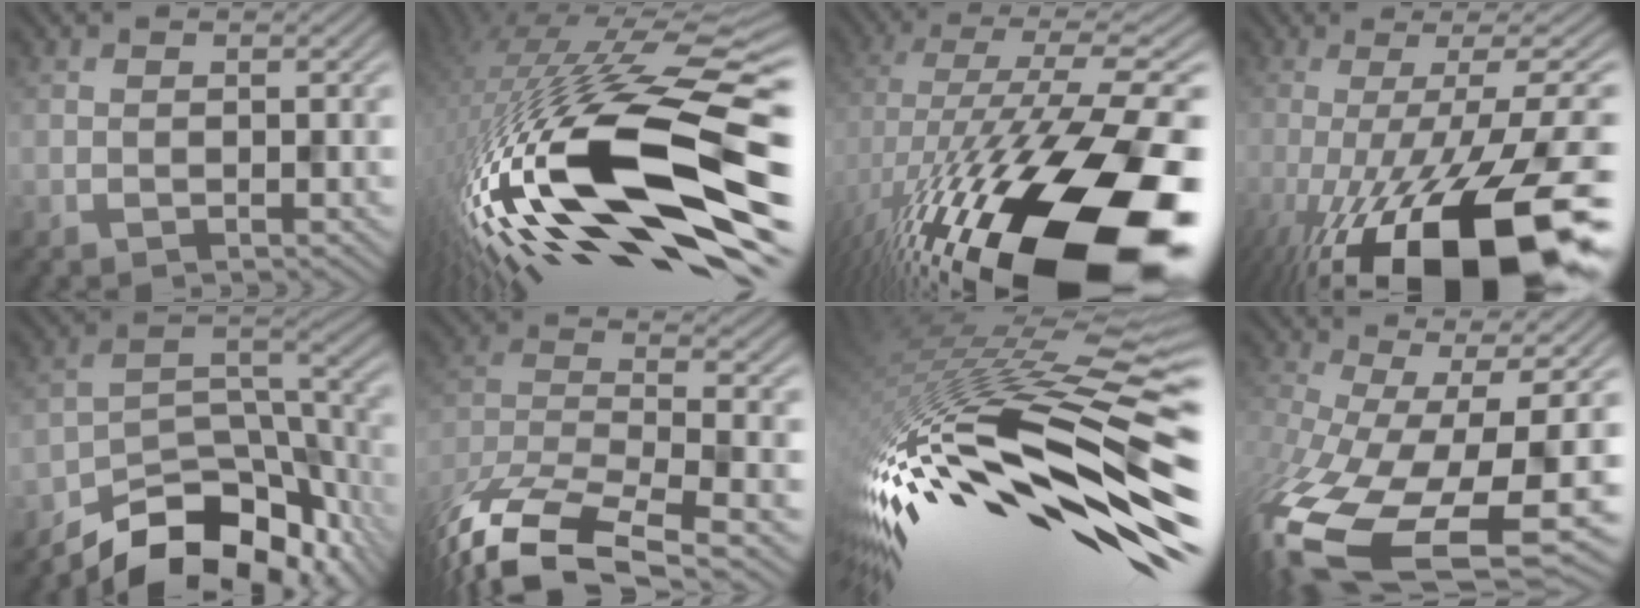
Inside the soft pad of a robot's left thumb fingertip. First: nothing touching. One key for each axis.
{"total": 19.3, "fx": -4.7, "fy": 6.0, "fz": 17.8, "tx": -0.331, "ty": -0.012, "tz": -0.083}
{"total": 19.6, "fx": -8.6, "fy": 7.7, "fz": 15.9, "tx": -0.281, "ty": -0.035, "tz": -0.123}
{"total": 19.8, "fx": -8.9, "fy": 5.3, "fz": 16.8, "tx": -0.239, "ty": -0.008, "tz": -0.150}
{"total": 12.4, "fx": -10.1, "fy": 5.1, "fz": 5.0, "tx": -0.073, "ty": -0.003, "tz": -0.169}
{"total": 15.0, "fx": -11.1, "fy": 5.0, "fz": 8.7, "tx": -0.206, "ty": -0.034, "tz": -0.164}
{"total": 17.2, "fx": -5.0, "fy": 5.4, "fz": 15.6, "tx": -0.289, "ty": -0.044, "tz": -0.076}
{"total": 15.9, "fx": -6.1, "fy": 7.1, "fz": 12.9, "tx": -0.310, "ty": -0.058, "tz": -0.072}